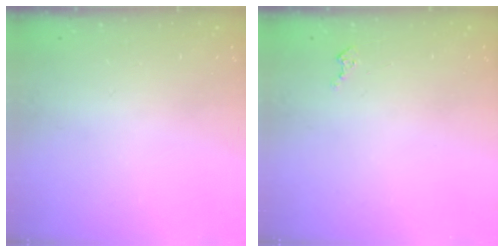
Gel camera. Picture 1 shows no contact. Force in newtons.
{"total": 1.6, "press": 1.5, "slide": 0.2}